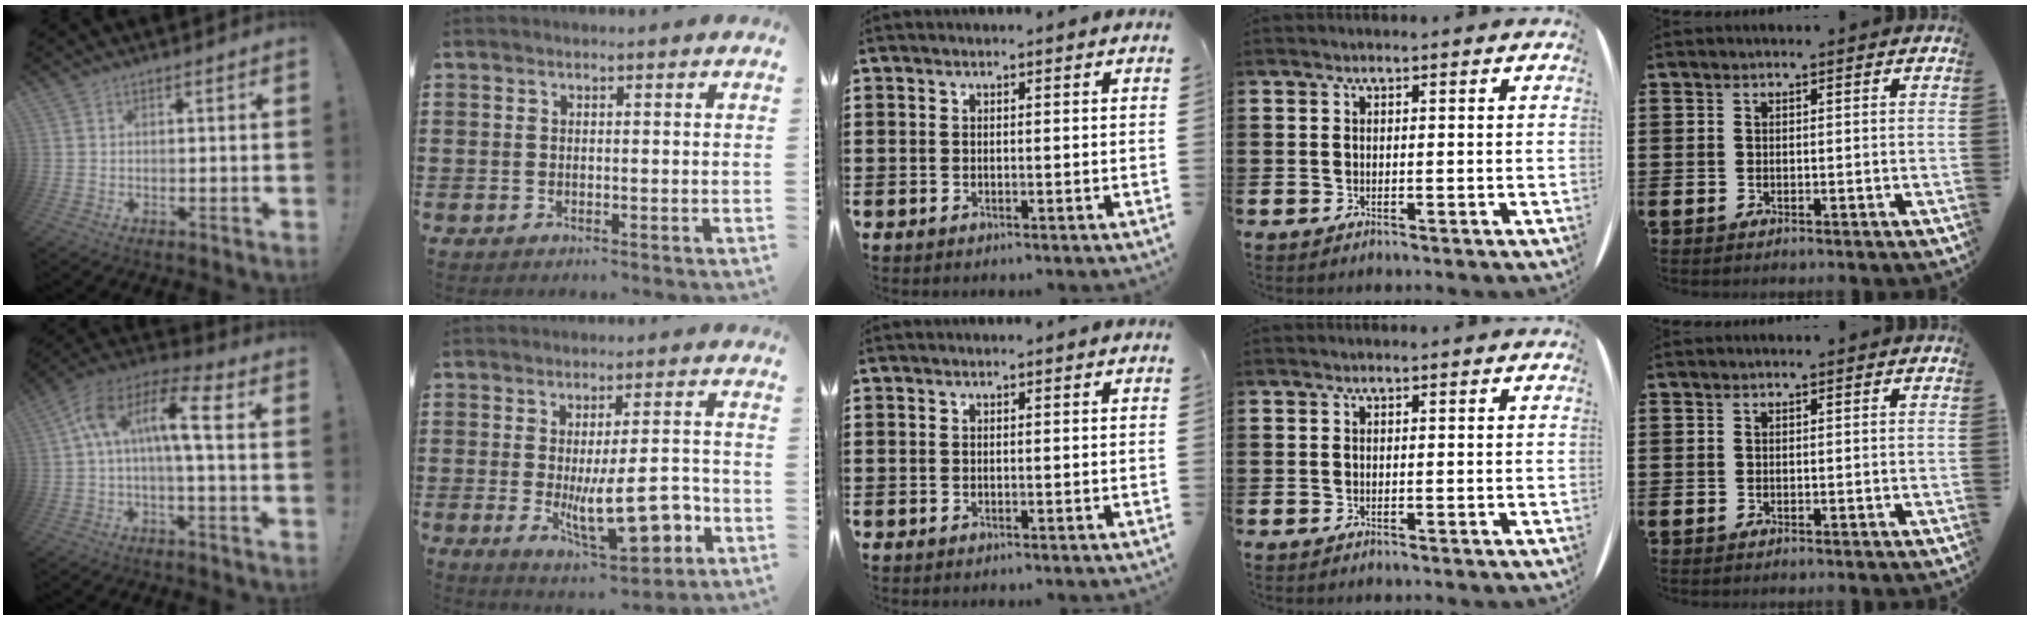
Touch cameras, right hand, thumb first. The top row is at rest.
{"thumb": {"total": 14.0, "force": [1.9, 3.8, 13.3], "torque": [-0.266, 0.005, 0.022]}, "index": {"total": 12.3, "force": [-2.5, 4.3, 11.2], "torque": [-0.174, -0.015, -0.036]}}